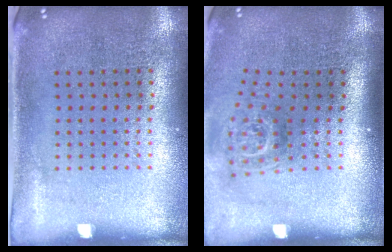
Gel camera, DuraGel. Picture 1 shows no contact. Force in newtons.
{"total": 1.8, "press": 1.2, "slide": 1.3}